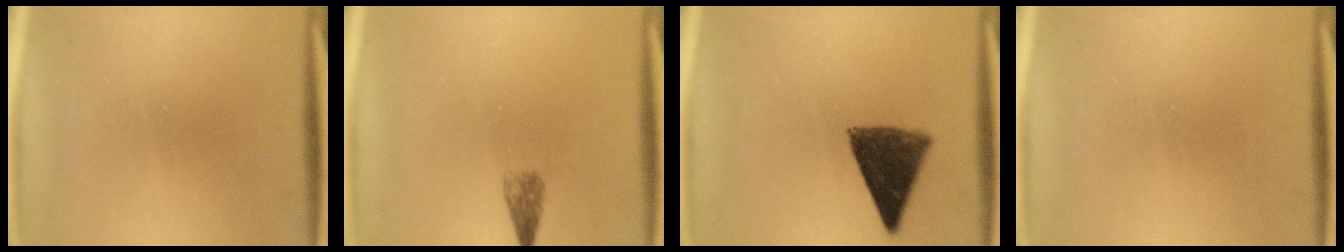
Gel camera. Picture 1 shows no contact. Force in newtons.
{"total": 1.4}
{"total": 10.1}
{"total": 0.0}